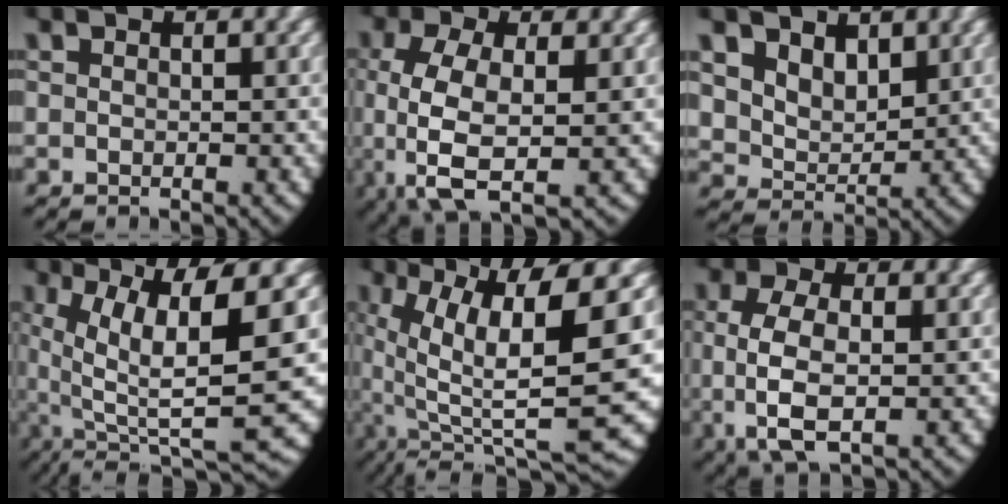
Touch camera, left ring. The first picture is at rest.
{"total": 8.6, "force": [-1.4, 5.5, 6.5], "torque": [-0.177, -0.050, 0.000]}
{"total": 8.8, "force": [2.7, 7.6, 3.5], "torque": [-0.113, -0.033, 0.045]}
{"total": 11.7, "force": [0.2, 5.0, 10.6], "torque": [-0.175, -0.028, 0.018]}
{"total": 12.9, "force": [-0.9, 5.9, 11.4], "torque": [-0.188, -0.022, -0.002]}
{"total": 5.7, "force": [-0.3, 3.2, 4.7], "torque": [-0.125, -0.023, 0.008]}